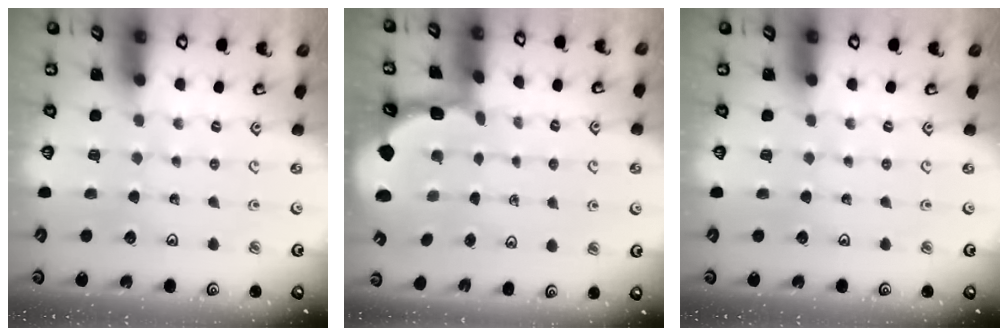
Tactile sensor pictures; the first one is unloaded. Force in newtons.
{"total": 1.8, "press": 1.7, "slide": 0.5}
{"total": 0.0}